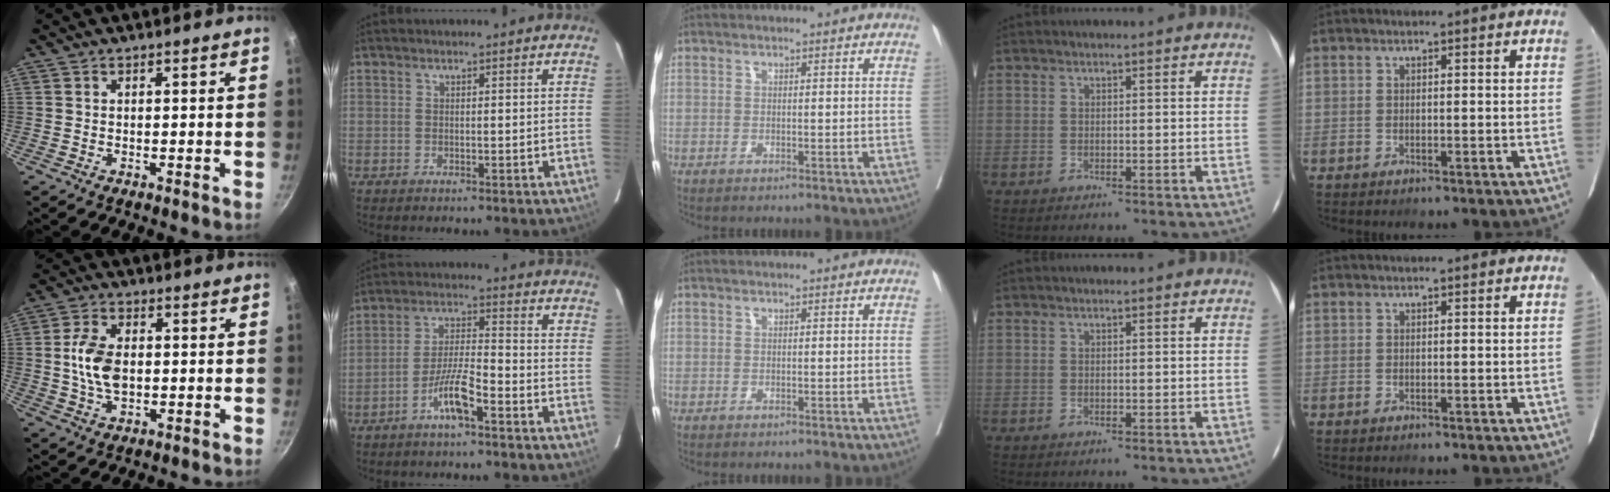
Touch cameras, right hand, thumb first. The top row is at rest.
{"thumb": {"total": 8.6, "force": [0.1, 5.2, 6.8], "torque": [-0.130, 0.004, 0.003]}, "index": {"total": 7.1, "force": [-4.2, 0.9, 5.7], "torque": [-0.116, 0.008, -0.078]}}